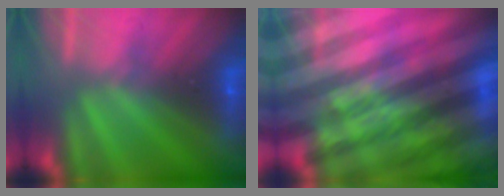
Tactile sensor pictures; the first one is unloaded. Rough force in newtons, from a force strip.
{"total": 9.1}